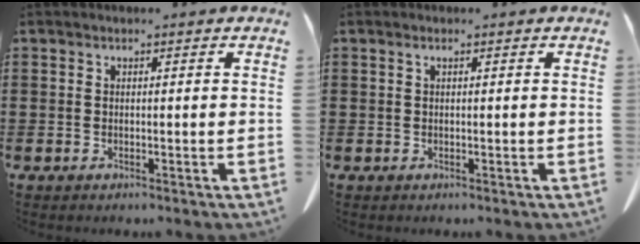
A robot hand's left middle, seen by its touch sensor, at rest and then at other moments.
{"total": 0.5, "force": [0.2, 0.1, 0.5], "torque": [-0.011, 0.001, 0.005]}